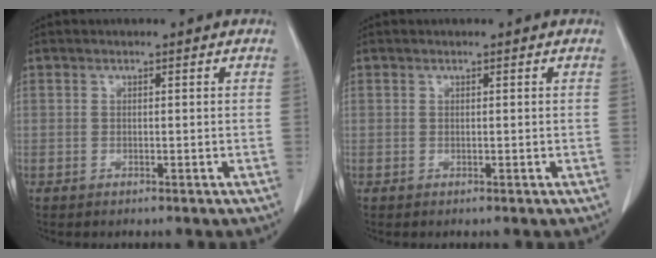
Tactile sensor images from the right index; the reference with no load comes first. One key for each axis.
{"total": 0.0}